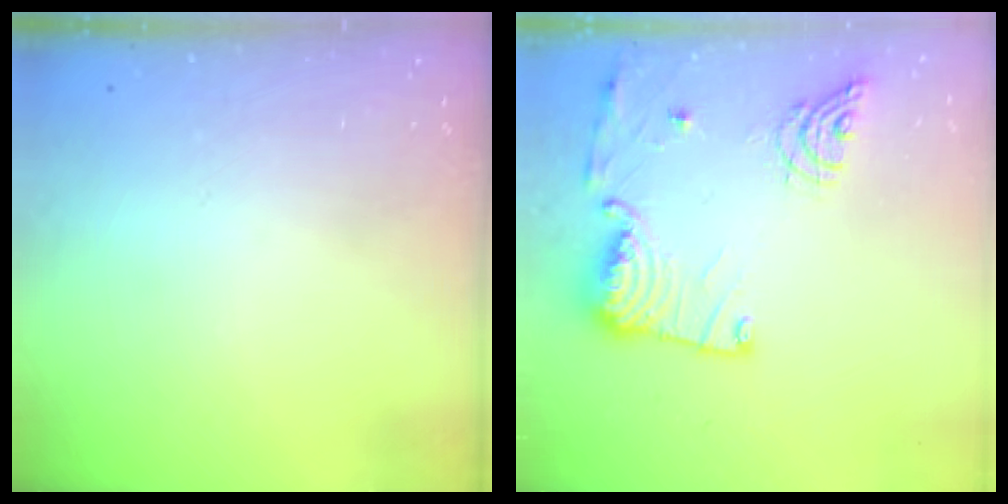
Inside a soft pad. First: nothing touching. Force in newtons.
{"total": 15.8, "press": 15.7, "slide": 0.9}